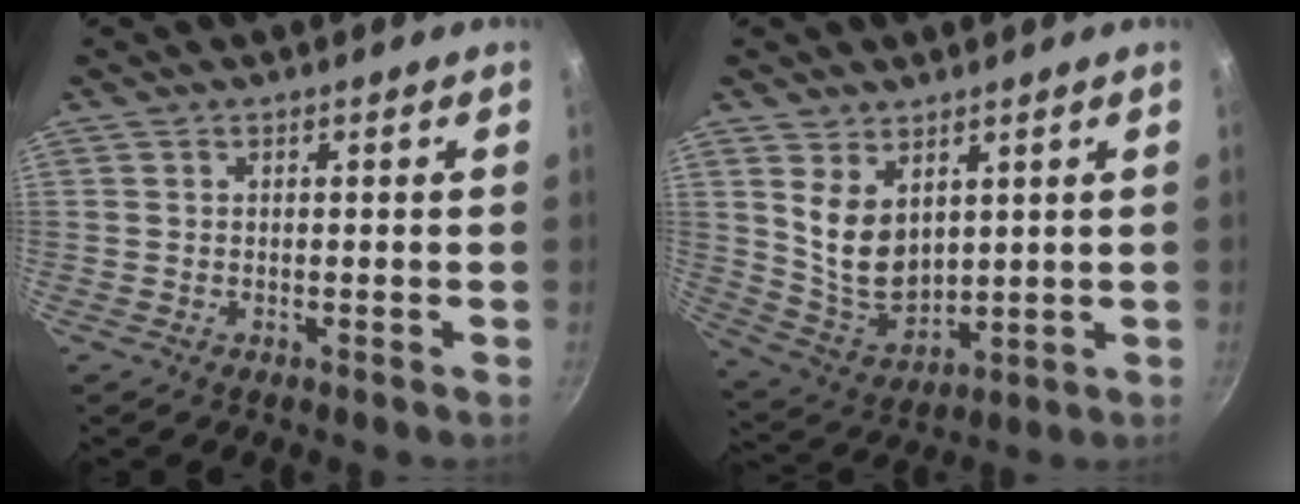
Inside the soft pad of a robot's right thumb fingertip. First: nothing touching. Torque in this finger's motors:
{"motor_torque": [-0.66, 1.10, 0.01, 0.18, 0.10]}